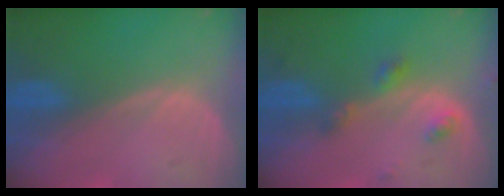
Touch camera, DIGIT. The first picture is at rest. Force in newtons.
{"total": 3.4, "press": 3.4, "slide": 0.5}